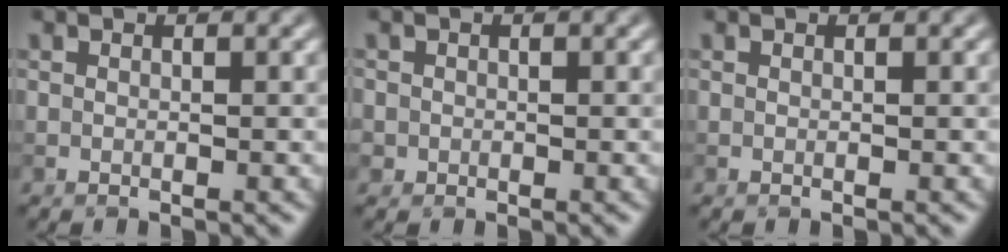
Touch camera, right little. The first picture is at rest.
{"total": 0.7, "force": [-0.1, 0.7, 0.0], "torque": [0.008, -0.003, -0.003]}
{"total": 0.0}